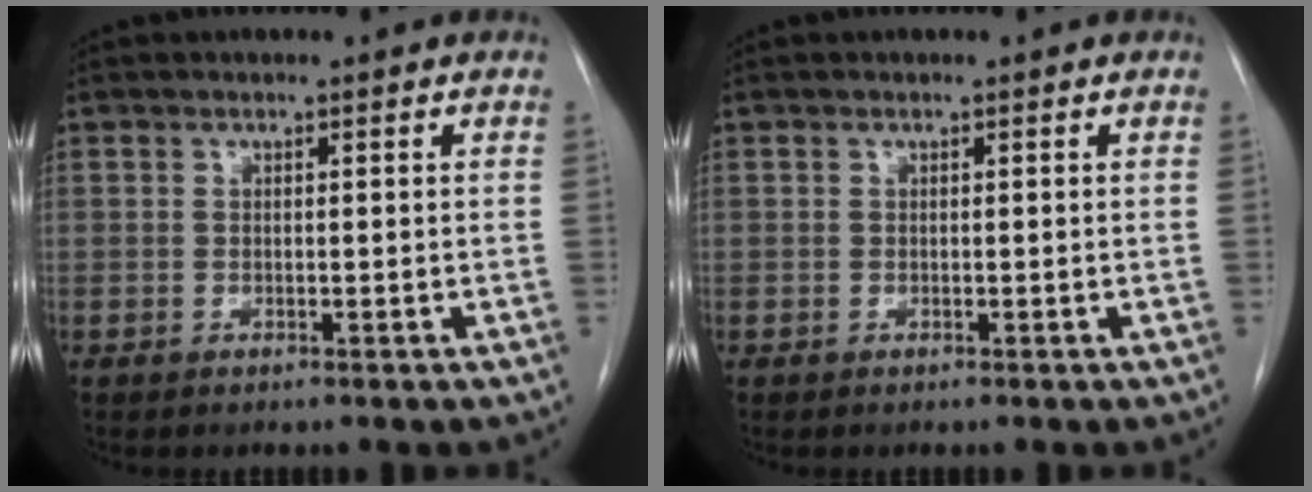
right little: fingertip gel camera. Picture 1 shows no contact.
{"total": 0.0}